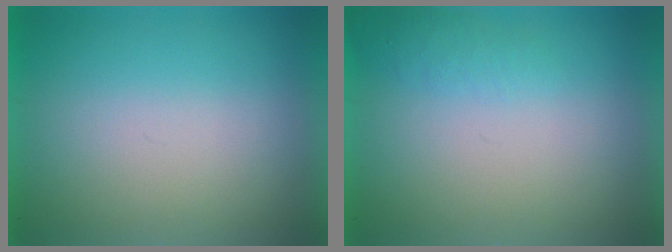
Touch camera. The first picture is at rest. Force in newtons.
{"total": 1.4}